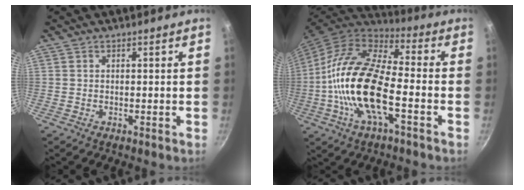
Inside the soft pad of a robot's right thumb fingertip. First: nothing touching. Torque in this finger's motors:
{"motor_torque": [-0.25, 1.94, 1.91, -0.86, 0.34]}